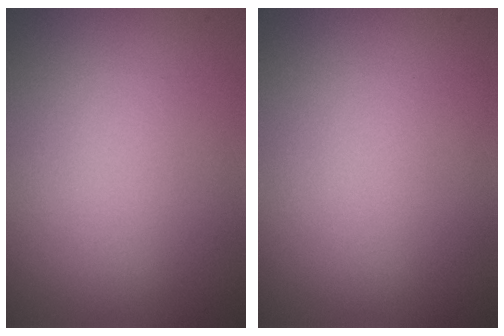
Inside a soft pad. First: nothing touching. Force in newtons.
{"total": 0.0}